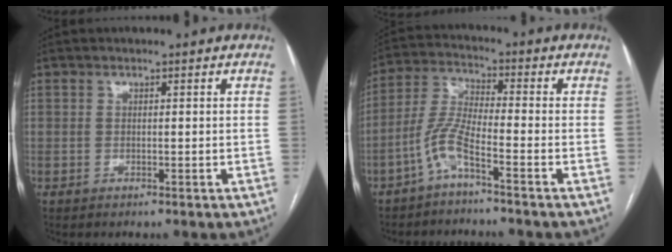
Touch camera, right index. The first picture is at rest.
{"total": 5.9, "force": [-3.7, 0.2, 4.6], "torque": [-0.111, 0.007, -0.081]}